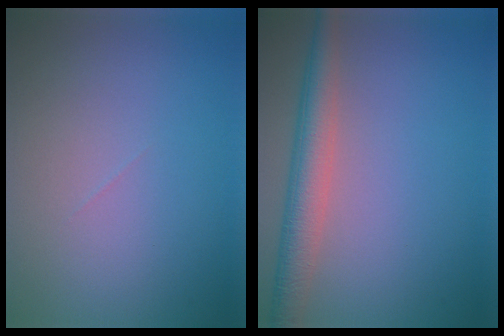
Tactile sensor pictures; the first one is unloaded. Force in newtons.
{"total": 4.3, "press": 4.3, "slide": 0.1}